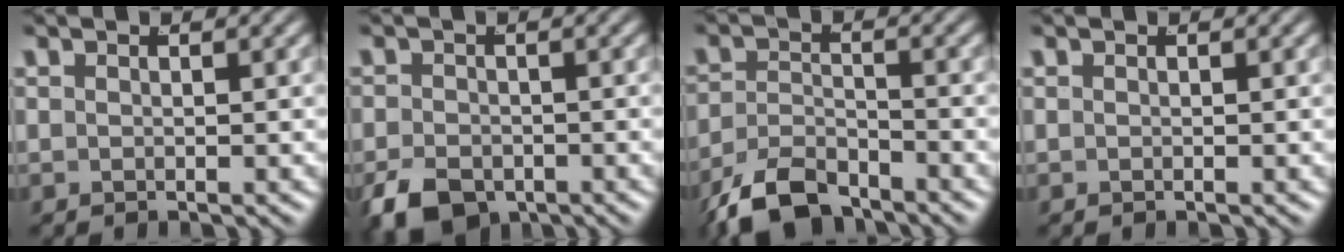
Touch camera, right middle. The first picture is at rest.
{"total": 4.7, "force": [-3.4, 2.5, 2.0], "torque": [-0.028, -0.024, -0.050]}
{"total": 6.5, "force": [-5.3, 2.8, 2.5], "torque": [-0.044, -0.018, -0.084]}
{"total": 0.0}